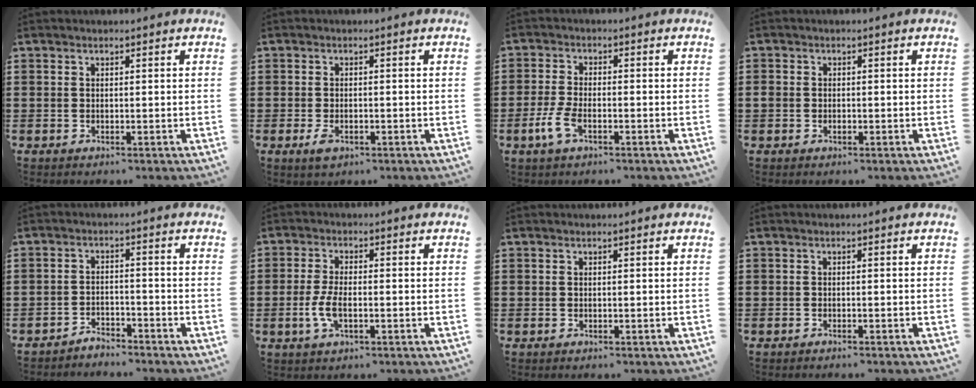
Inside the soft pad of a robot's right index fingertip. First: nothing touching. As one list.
[{"total": 2.1, "force": [-0.8, 1.1, 1.6], "torque": [-0.044, -0.004, -0.019]}, {"total": 4.0, "force": [-1.8, 1.5, 3.3], "torque": [-0.085, -0.009, -0.038]}, {"total": 1.0, "force": [-0.3, 0.9, 0.4], "torque": [-0.010, 0.003, -0.007]}, {"total": 2.8, "force": [-2.8, 0.2, -0.1], "torque": [-0.008, 0.000, -0.059]}, {"total": 4.1, "force": [-1.2, 1.6, 3.6], "torque": [-0.084, -0.006, -0.026]}, {"total": 0.0}, {"total": 0.8, "force": [-0.7, -0.2, 0.2], "torque": [-0.006, -0.006, -0.014]}]